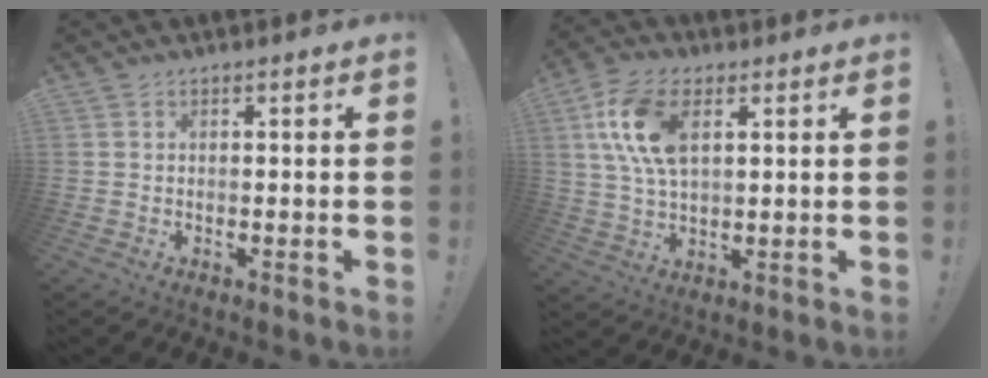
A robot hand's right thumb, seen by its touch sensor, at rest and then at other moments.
{"total": 13.1, "force": [4.4, 7.3, 10.0], "torque": [-0.210, 0.000, 0.081]}